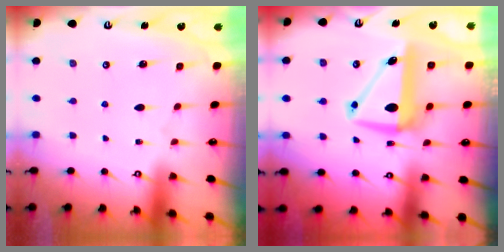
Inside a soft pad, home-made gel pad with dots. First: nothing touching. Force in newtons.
{"total": 8.9, "press": 8.3, "slide": 3.1}